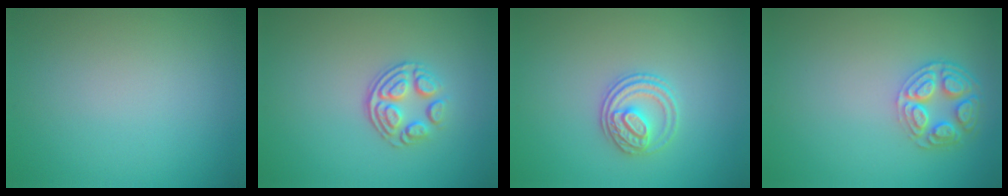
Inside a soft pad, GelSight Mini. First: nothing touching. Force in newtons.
{"total": 3.2, "press": 2.4, "slide": 2.2}
{"total": 2.8, "press": 2.7, "slide": 1.0}
{"total": 4.2, "press": 3.5, "slide": 2.3}